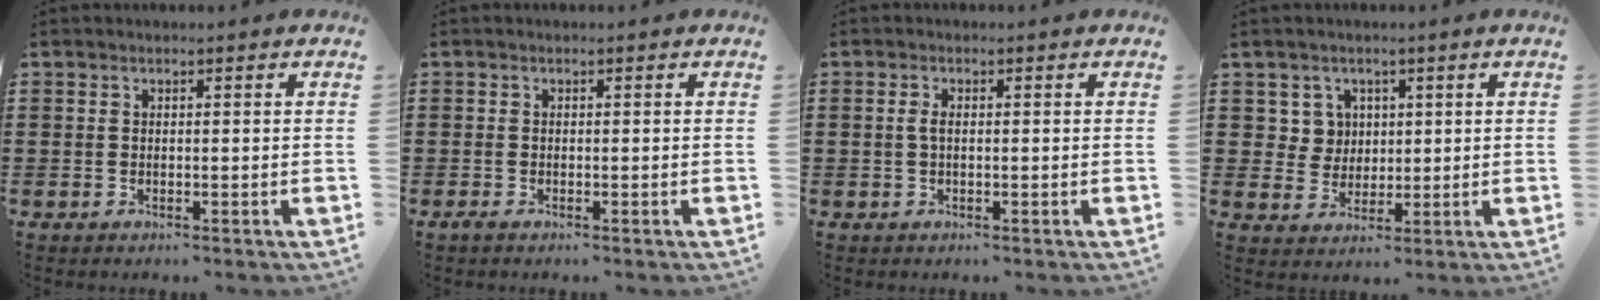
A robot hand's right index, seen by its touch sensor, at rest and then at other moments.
{"total": 0.5, "force": [-0.4, 0.1, 0.4], "torque": [-0.016, -0.007, -0.008]}
{"total": 1.6, "force": [-0.2, 0.6, 1.5], "torque": [-0.035, -0.002, -0.007]}
{"total": 4.3, "force": [1.5, 4.0, 0.7], "torque": [-0.028, 0.009, 0.027]}